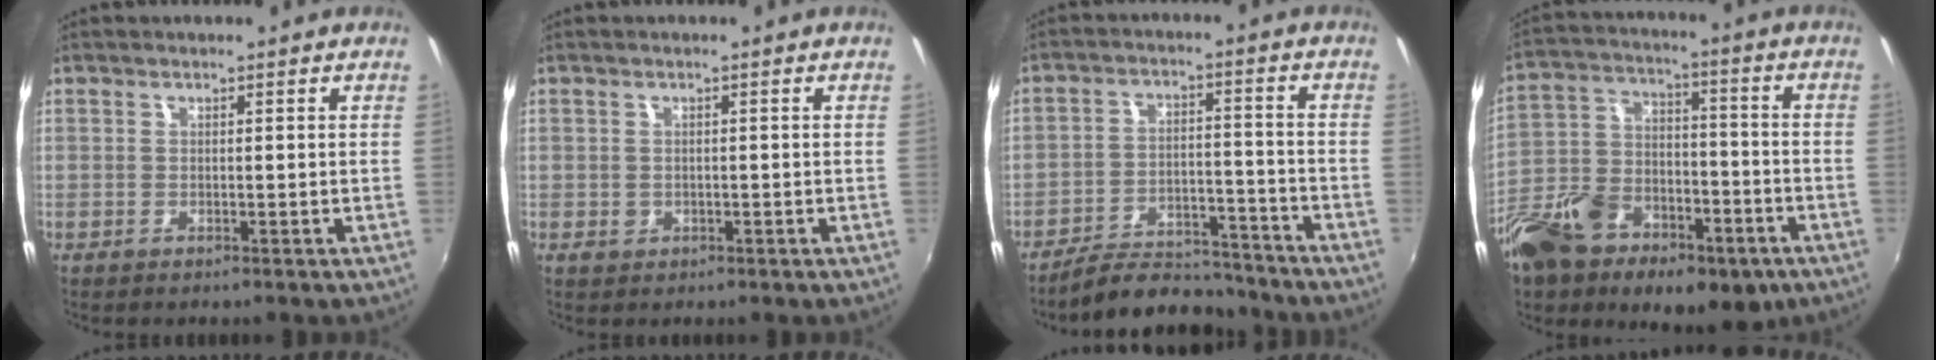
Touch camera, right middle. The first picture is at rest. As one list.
[{"total": 1.6, "force": [-0.4, 1.4, 0.5], "torque": [-0.008, -0.003, -0.006]}, {"total": 11.9, "force": [-11.0, 3.3, 3.1], "torque": [-0.071, 0.013, -0.159]}, {"total": 25.3, "force": [-14.3, 14.4, 15.1], "torque": [-0.330, -0.017, -0.231]}]